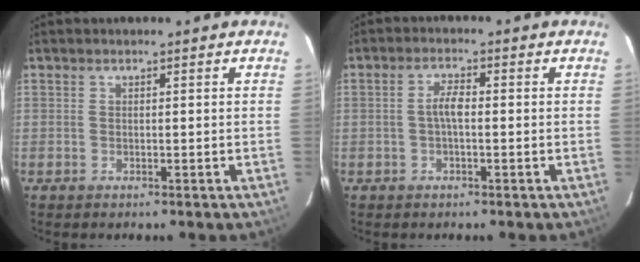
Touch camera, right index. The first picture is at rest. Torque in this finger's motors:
{"motor_torque": [0.17, -0.05, 0.22, 0.07]}